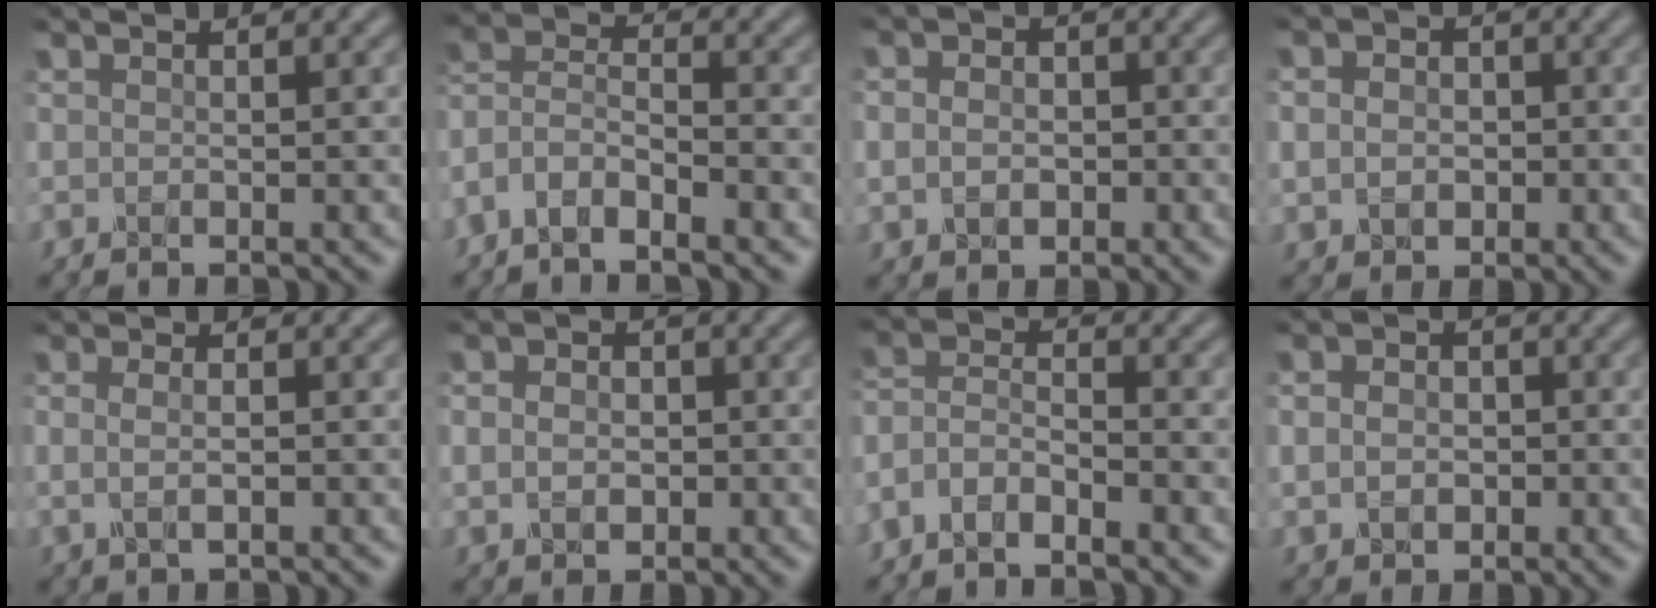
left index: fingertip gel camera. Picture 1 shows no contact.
{"total": 4.8, "force": [-3.4, 2.0, 2.7], "torque": [-0.052, 0.006, -0.079]}
{"total": 2.7, "force": [-0.3, 2.3, 1.4], "torque": [-0.014, 0.004, -0.018]}
{"total": 3.6, "force": [0.2, 3.1, 1.7], "torque": [-0.016, 0.014, -0.020]}
{"total": 2.4, "force": [0.3, 1.4, 2.0], "torque": [-0.024, -0.003, -0.004]}
{"total": 3.0, "force": [0.2, 2.5, 1.7], "torque": [-0.021, 0.011, -0.014]}
{"total": 3.8, "force": [-2.9, 1.5, 2.0], "torque": [-0.039, 0.006, -0.068]}
{"total": 3.2, "force": [0.1, 2.8, 1.7], "torque": [-0.016, 0.010, -0.021]}